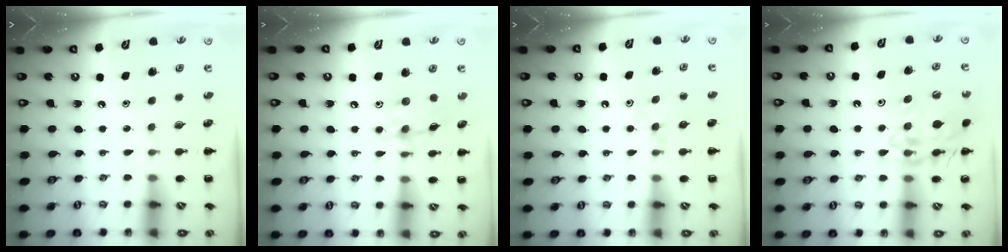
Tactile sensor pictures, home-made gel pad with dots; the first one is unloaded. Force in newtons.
{"total": 9.2, "press": 9.2, "slide": 0.4}
{"total": 5.3, "press": 5.0, "slide": 1.8}
{"total": 14.8, "press": 14.7, "slide": 1.1}